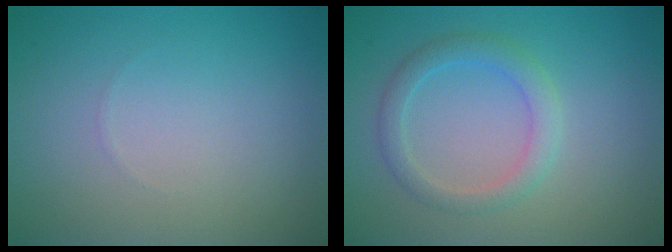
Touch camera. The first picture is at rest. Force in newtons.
{"total": 2.6, "press": 2.6, "slide": 0.4}